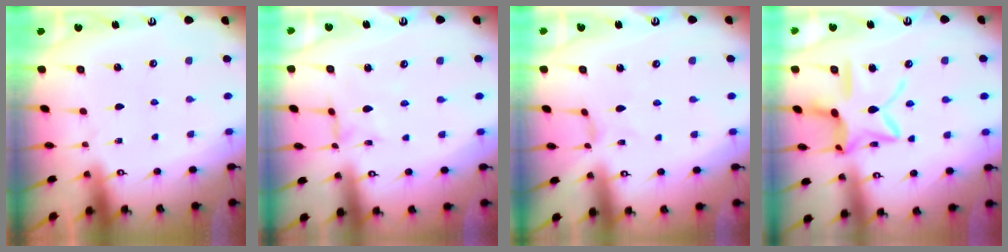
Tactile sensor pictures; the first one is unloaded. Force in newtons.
{"total": 1.7, "press": 1.7, "slide": 0.2}
{"total": 0.6, "press": 0.6, "slide": 0.2}
{"total": 14.1, "press": 14.0, "slide": 1.2}